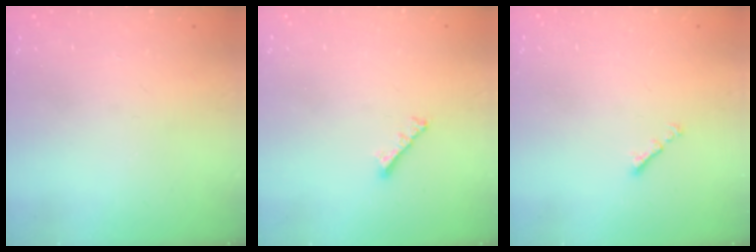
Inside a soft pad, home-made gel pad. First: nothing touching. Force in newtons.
{"total": 2.8, "press": 2.7, "slide": 0.6}
{"total": 1.3, "press": 1.2, "slide": 0.5}